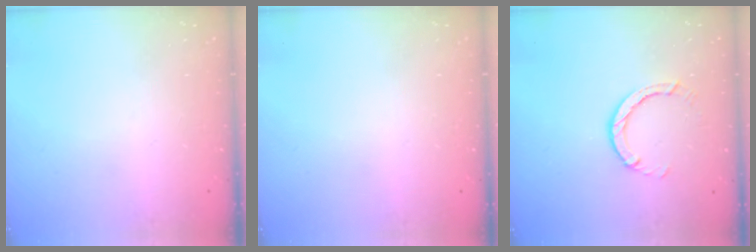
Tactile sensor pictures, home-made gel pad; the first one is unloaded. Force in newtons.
{"total": 2.6, "press": 2.6, "slide": 0.2}
{"total": 2.9, "press": 2.9, "slide": 0.5}